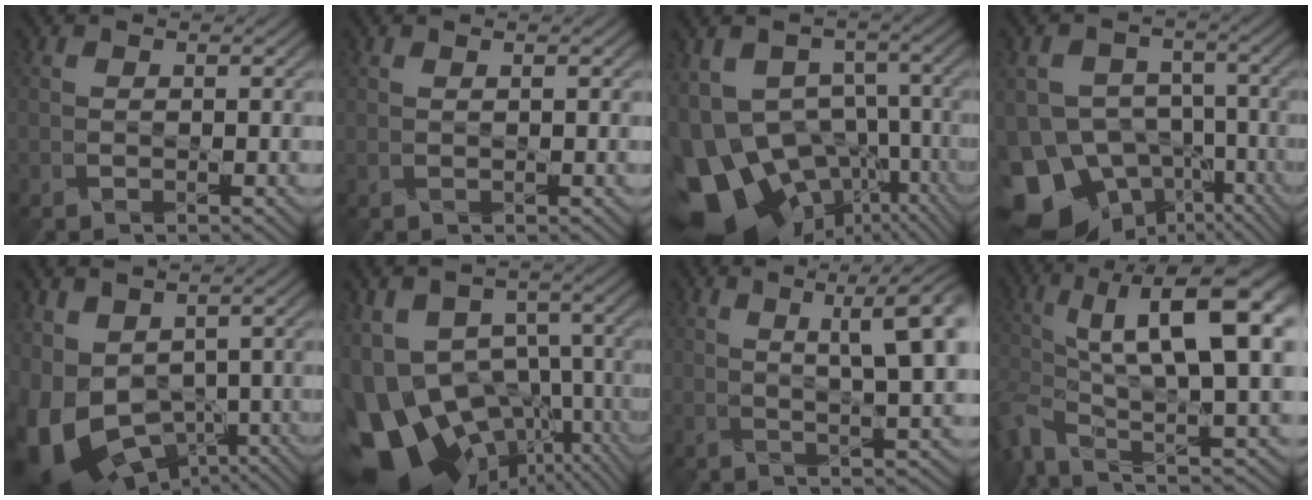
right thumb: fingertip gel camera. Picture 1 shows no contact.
{"total": 0.6, "force": [0.5, 0.0, 0.4], "torque": [-0.003, 0.008, 0.007]}
{"total": 16.1, "force": [-8.0, 11.1, 8.6], "torque": [-0.198, -0.022, -0.113]}
{"total": 16.0, "force": [-9.8, 11.7, 4.7], "torque": [-0.125, -0.051, -0.135]}
{"total": 12.1, "force": [-2.5, 8.5, 8.3], "torque": [-0.216, -0.034, -0.011]}
{"total": 17.6, "force": [-7.9, 12.0, 10.2], "torque": [-0.220, -0.029, -0.085]}
{"total": 11.2, "force": [4.0, 2.9, 10.1], "torque": [-0.121, 0.031, 0.066]}
{"total": 14.1, "force": [0.6, 4.6, 13.4], "torque": [-0.246, -0.008, 0.020]}